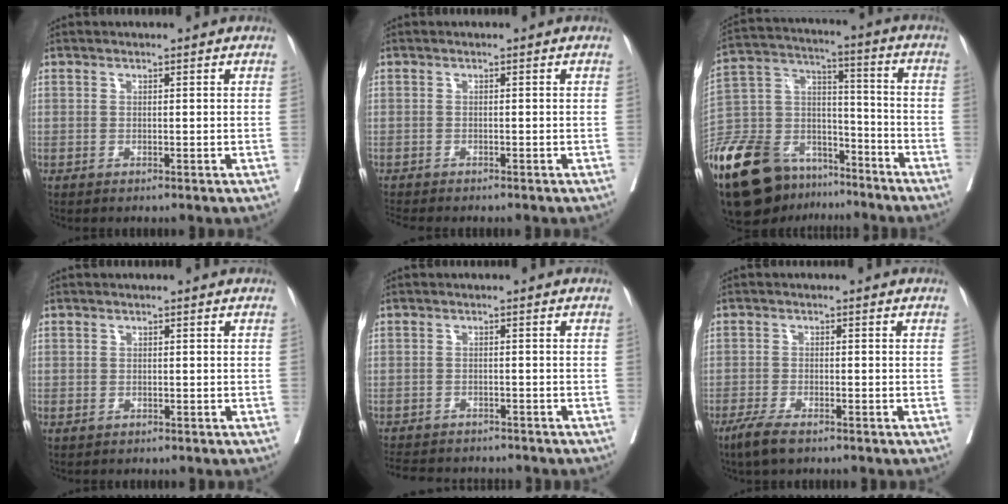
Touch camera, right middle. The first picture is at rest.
{"total": 3.5, "force": [-3.3, 0.1, 1.3], "torque": [-0.016, -0.010, -0.050]}
{"total": 19.9, "force": [-14.5, 9.6, 9.6], "torque": [-0.213, 0.022, -0.259]}
{"total": 0.5, "force": [-0.1, 0.5, 0.1], "torque": [-0.001, 0.004, 0.000]}
{"total": 10.7, "force": [-9.7, 2.8, 3.6], "torque": [-0.069, -0.006, -0.127]}
{"total": 4.2, "force": [-3.0, 0.8, 2.9], "torque": [-0.060, -0.009, -0.051]}